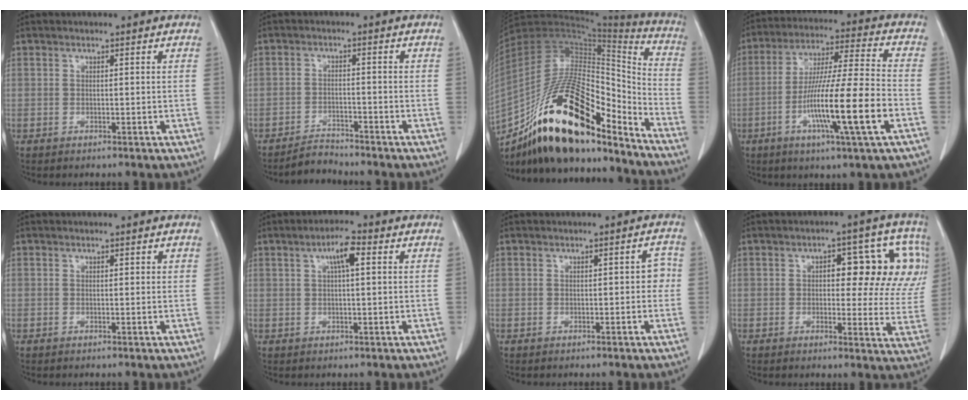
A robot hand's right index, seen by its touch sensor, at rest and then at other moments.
{"total": 3.0, "force": [-3.0, 0.2, -0.2], "torque": [0.002, -0.012, -0.051]}
{"total": 26.0, "force": [-17.0, 8.2, 18.0], "torque": [-0.318, 0.008, -0.288]}
{"total": 16.2, "force": [-5.3, -0.3, 15.3], "torque": [-0.280, -0.011, -0.095]}
{"total": 0.7, "force": [0.4, 0.3, 0.5], "torque": [-0.006, 0.001, 0.003]}
{"total": 4.2, "force": [1.4, 0.7, 3.9], "torque": [-0.071, 0.010, 0.024]}
{"total": 2.2, "force": [-0.2, 1.2, 1.9], "torque": [-0.009, 0.010, -0.004]}
{"total": 13.3, "force": [3.3, 5.9, 11.5], "torque": [-0.124, 0.026, 0.037]}